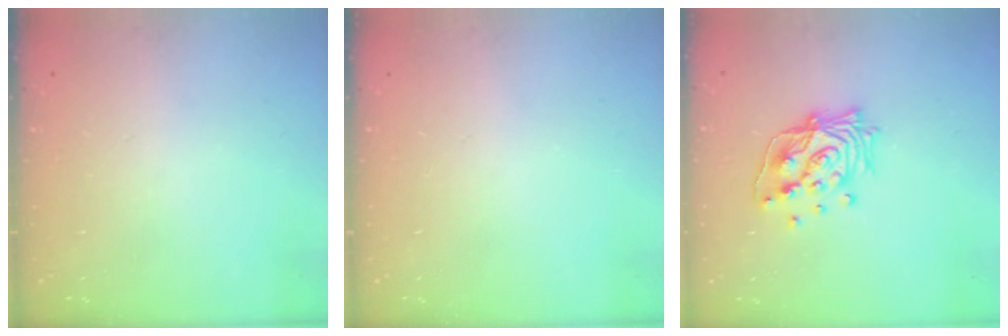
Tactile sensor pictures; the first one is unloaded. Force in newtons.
{"total": 0.0}
{"total": 15.3, "press": 15.2, "slide": 1.1}